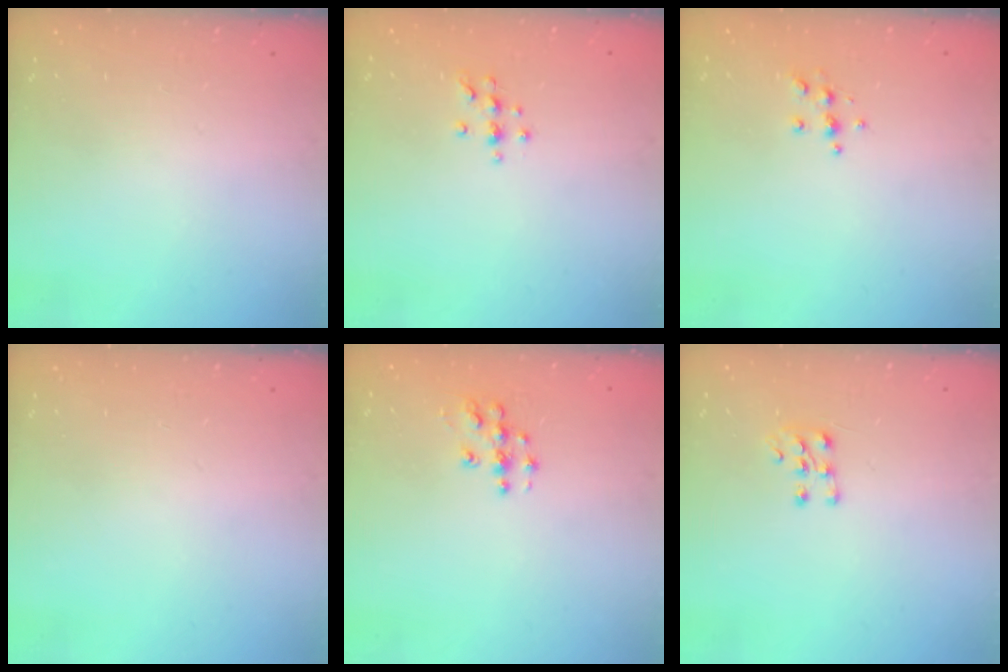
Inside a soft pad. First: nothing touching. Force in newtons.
{"total": 6.3, "press": 6.2, "slide": 0.7}
{"total": 5.1, "press": 5.1, "slide": 0.3}
{"total": 0.0}
{"total": 6.6, "press": 6.6, "slide": 0.3}
{"total": 6.3, "press": 6.1, "slide": 1.6}